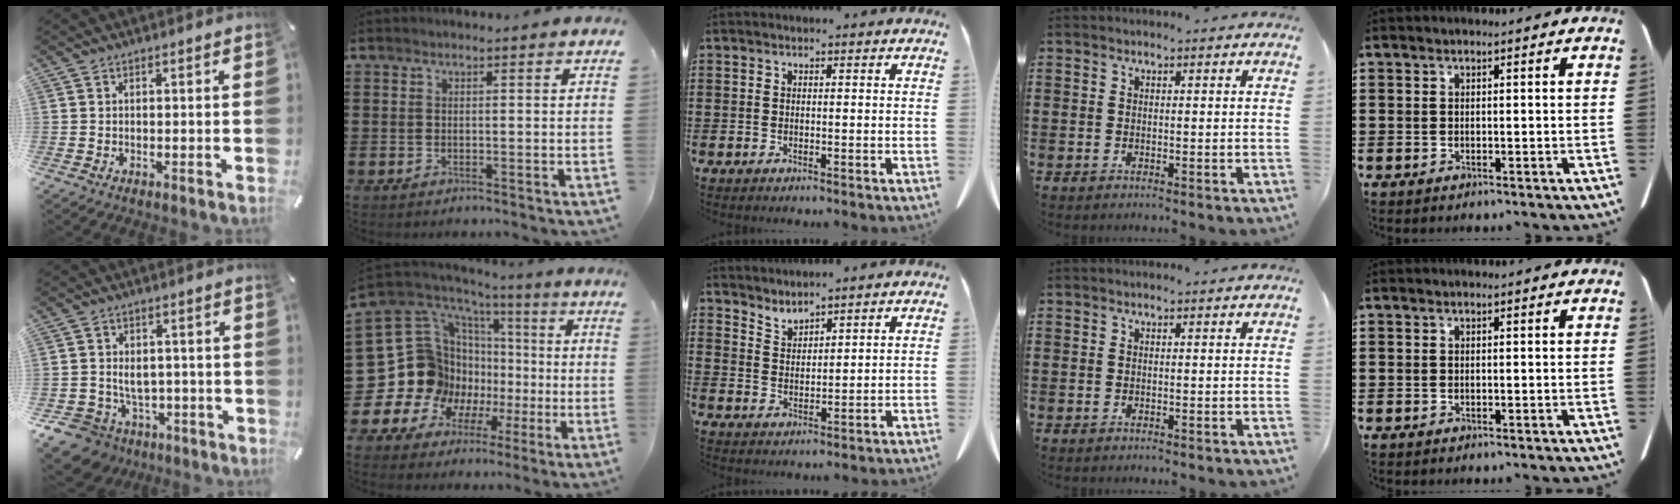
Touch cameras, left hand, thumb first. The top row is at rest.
{"thumb": {"total": 8.3, "force": [-2.3, 7.5, 2.8], "torque": [-0.076, 0.018, -0.034]}, "index": {"total": 16.4, "force": [-2.7, 15.2, 5.6], "torque": [-0.196, -0.032, -0.006]}, "middle": {"total": 3.0, "force": [3.0, 0.0, -0.2], "torque": [-0.005, -0.014, 0.058]}}